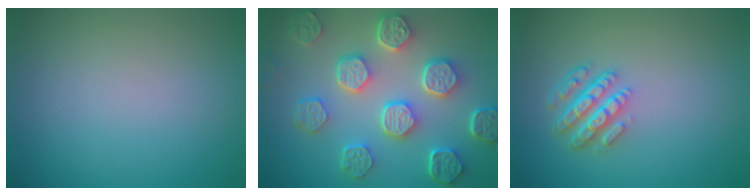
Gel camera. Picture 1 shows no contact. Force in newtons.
{"total": 7.8, "press": 5.9, "slide": 5.1}
{"total": 4.5, "press": 3.4, "slide": 3.0}